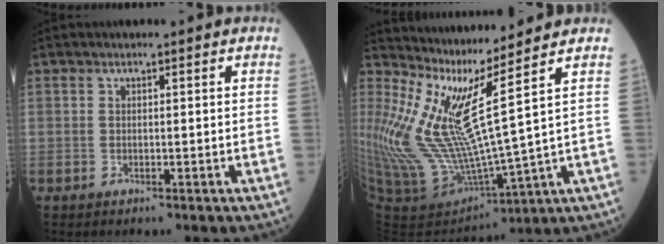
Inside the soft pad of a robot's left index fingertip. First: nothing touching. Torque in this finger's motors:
{"motor_torque": [1.12, -1.03, 1.06, 0.21]}